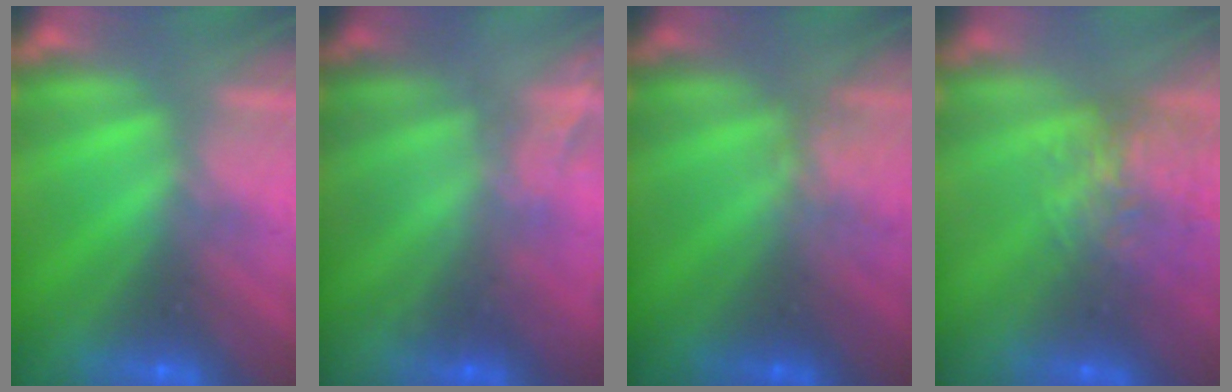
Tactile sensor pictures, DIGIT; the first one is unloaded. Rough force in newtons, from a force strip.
{"total": 2.2}
{"total": 1.8}
{"total": 6.9}